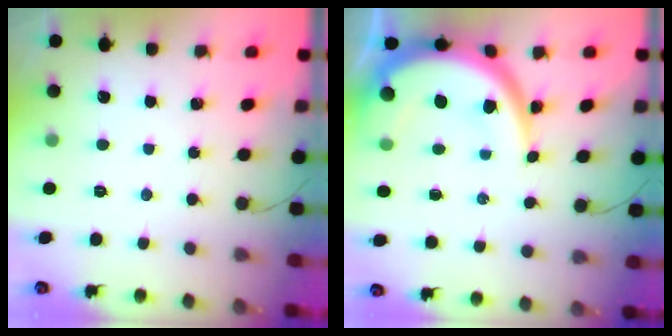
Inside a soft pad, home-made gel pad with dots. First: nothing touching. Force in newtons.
{"total": 14.5, "press": 14.4, "slide": 1.1}